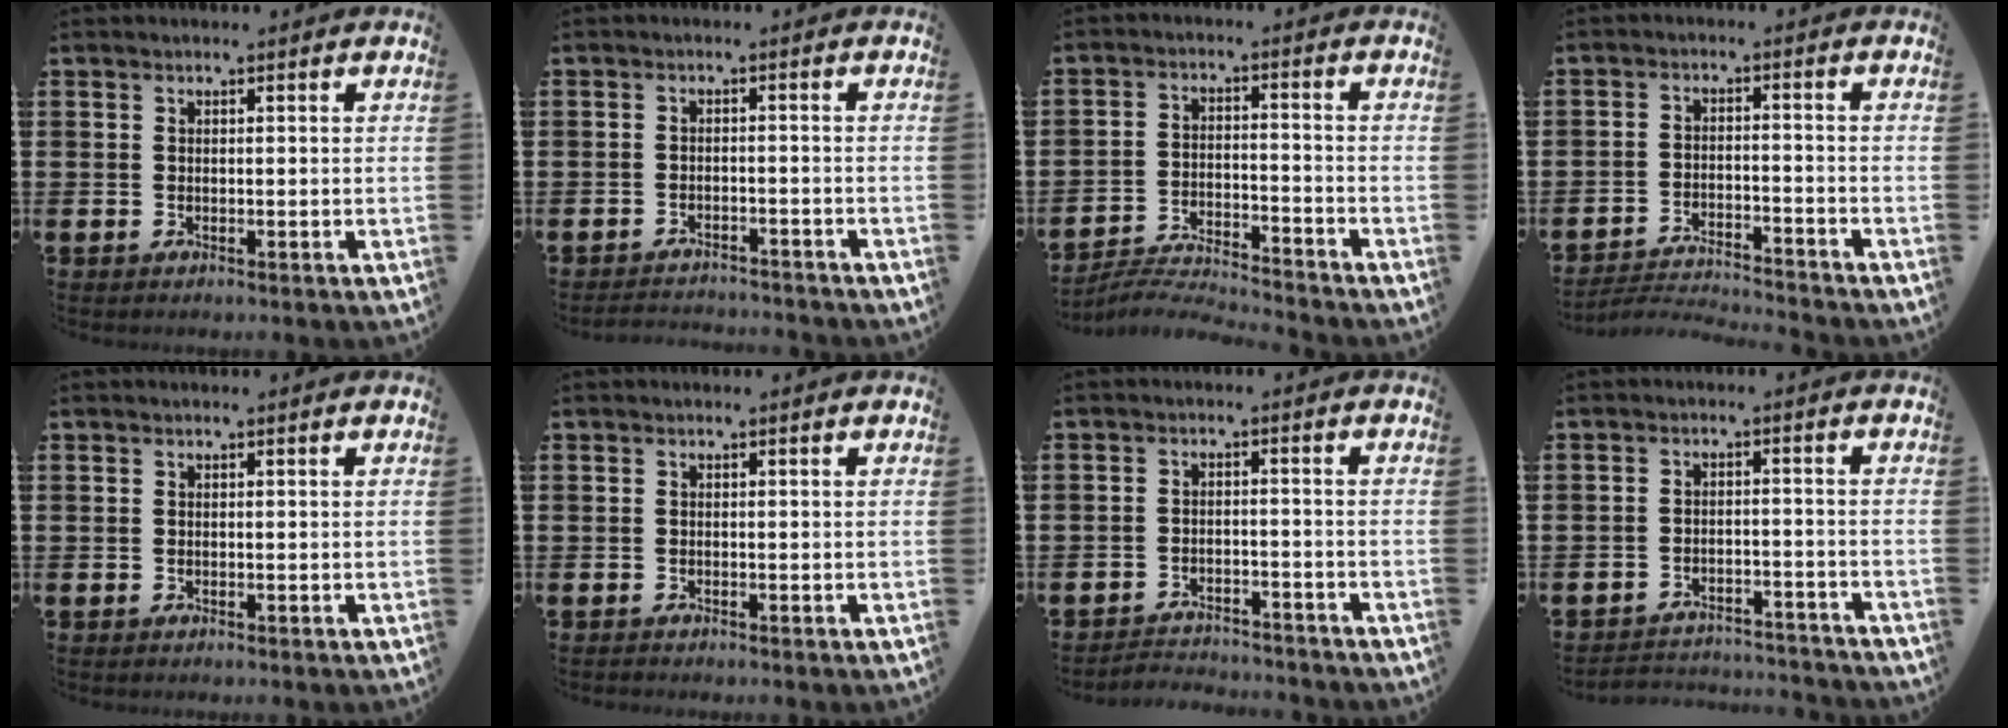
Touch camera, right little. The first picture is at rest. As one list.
[{"total": 2.1, "force": [-2.1, 0.0, -0.1], "torque": [-0.004, 0.001, -0.045]}, {"total": 4.0, "force": [-4.0, -0.1, 0.3], "torque": [-0.009, -0.002, -0.084]}, {"total": 3.0, "force": [-3.0, 0.0, 0.1], "torque": [-0.007, 0.004, -0.066]}, {"total": 0.0}, {"total": 0.0}, {"total": 2.7, "force": [-2.7, 0.1, -0.2], "torque": [-0.005, 0.003, -0.059]}, {"total": 2.9, "force": [-2.9, 0.1, -0.1], "torque": [-0.005, 0.002, -0.064]}]